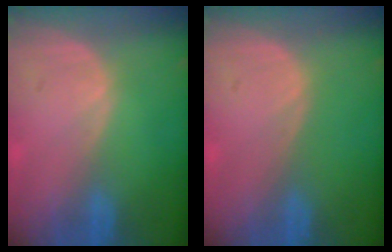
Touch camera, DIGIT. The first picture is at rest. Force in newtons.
{"total": 0.0}